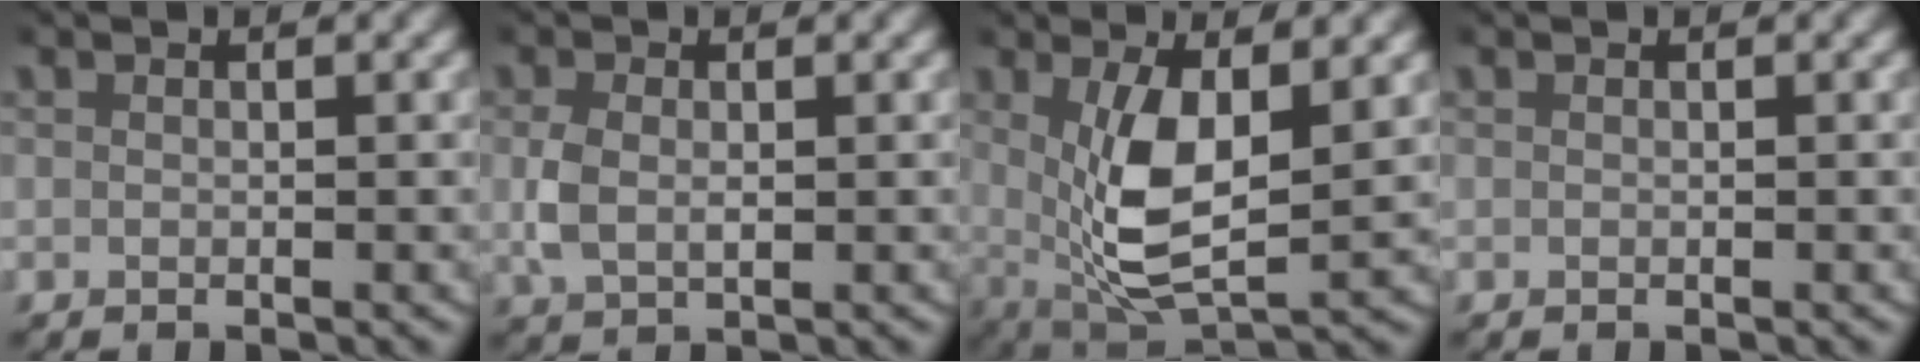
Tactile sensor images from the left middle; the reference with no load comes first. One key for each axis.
{"total": 2.6, "fx": 0.1, "fy": 1.7, "fz": 1.9, "tx": -0.056, "ty": -0.007, "tz": 0.008}
{"total": 7.3, "fx": 1.1, "fy": 3.4, "fz": 6.3, "tx": -0.135, "ty": -0.022, "tz": 0.035}
{"total": 0.0}